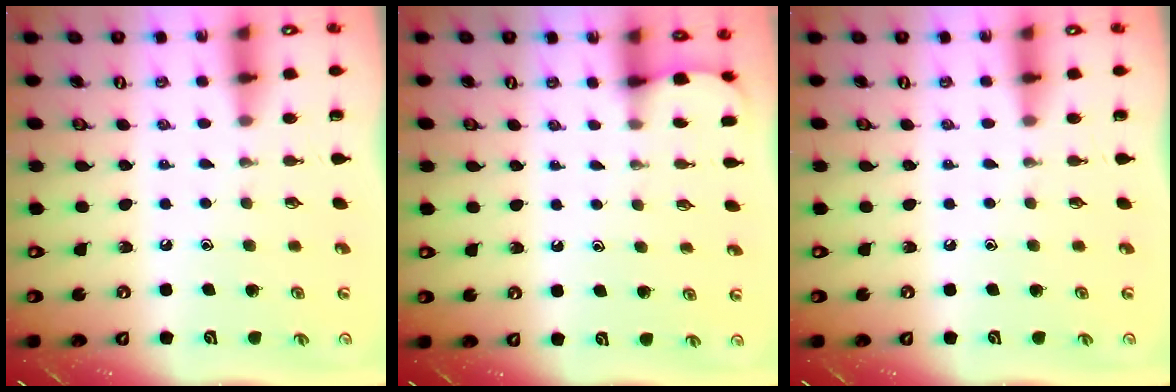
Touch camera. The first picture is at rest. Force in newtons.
{"total": 1.8, "press": 1.8, "slide": 0.2}
{"total": 0.0}